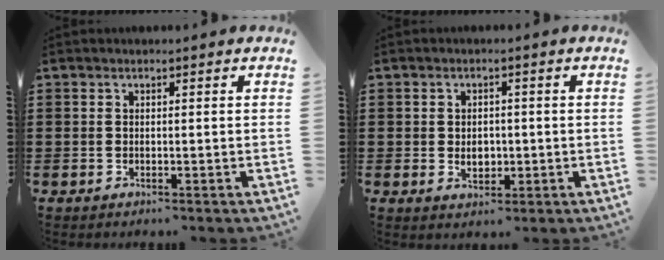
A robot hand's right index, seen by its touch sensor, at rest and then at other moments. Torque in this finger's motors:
{"motor_torque": [1.24, 0.90, 0.08, 0.02]}